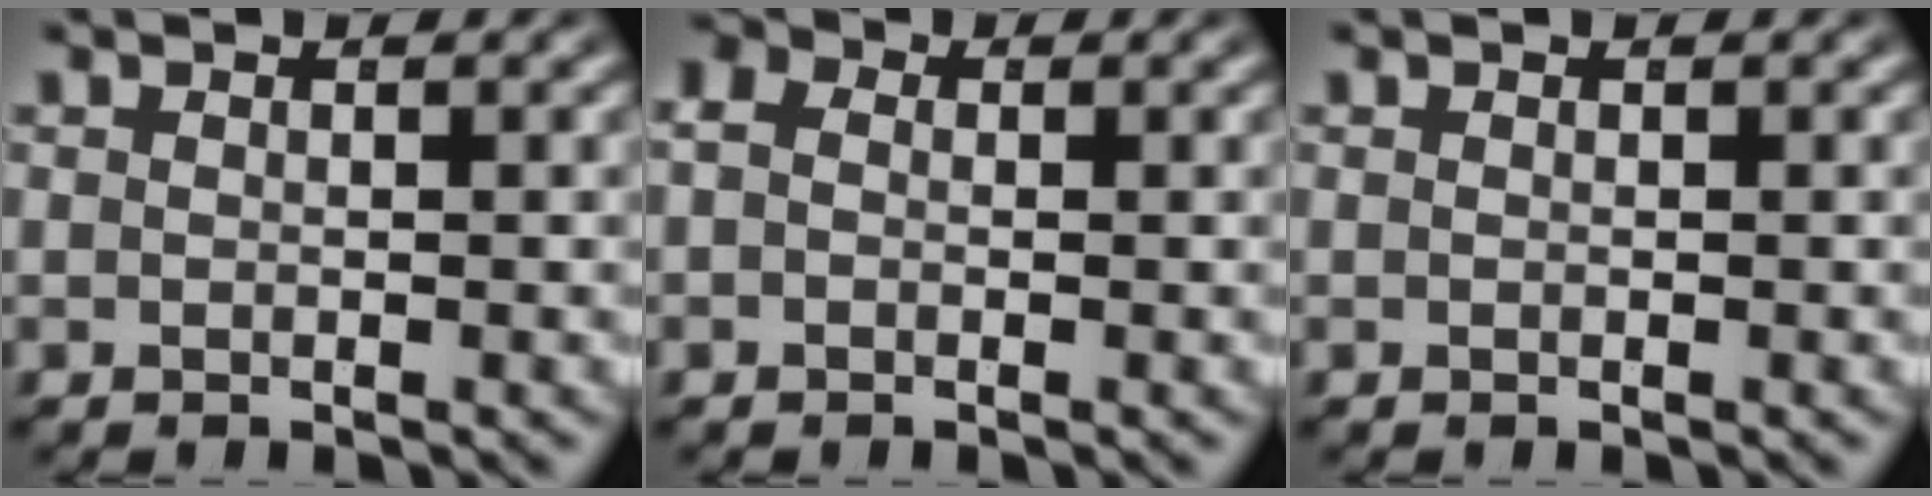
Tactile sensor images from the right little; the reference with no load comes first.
{"total": 2.6, "force": [0.4, 2.3, 1.2], "torque": [-0.030, 0.004, -0.002]}
{"total": 0.0}